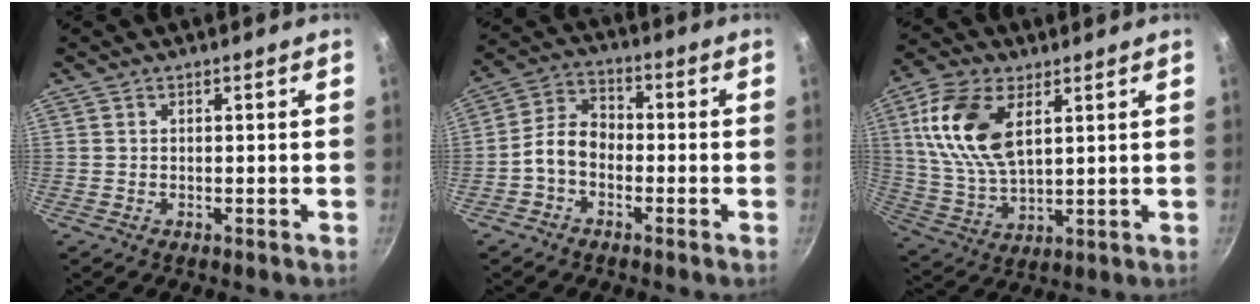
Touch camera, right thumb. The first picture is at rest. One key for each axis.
{"total": 6.8, "fx": -2.2, "fy": 4.8, "fz": 4.3, "tx": -0.069, "ty": 0.036, "tz": -0.056}
{"total": 15.0, "fx": 5.1, "fy": 8.1, "fz": 11.6, "tx": -0.220, "ty": -0.011, "tz": 0.105}